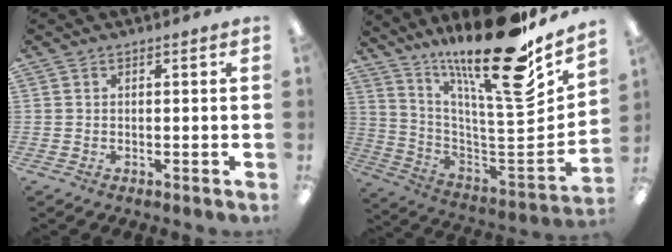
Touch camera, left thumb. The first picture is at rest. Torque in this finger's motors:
{"motor_torque": [1.75, 0.06, 1.37, -1.44, 0.24]}